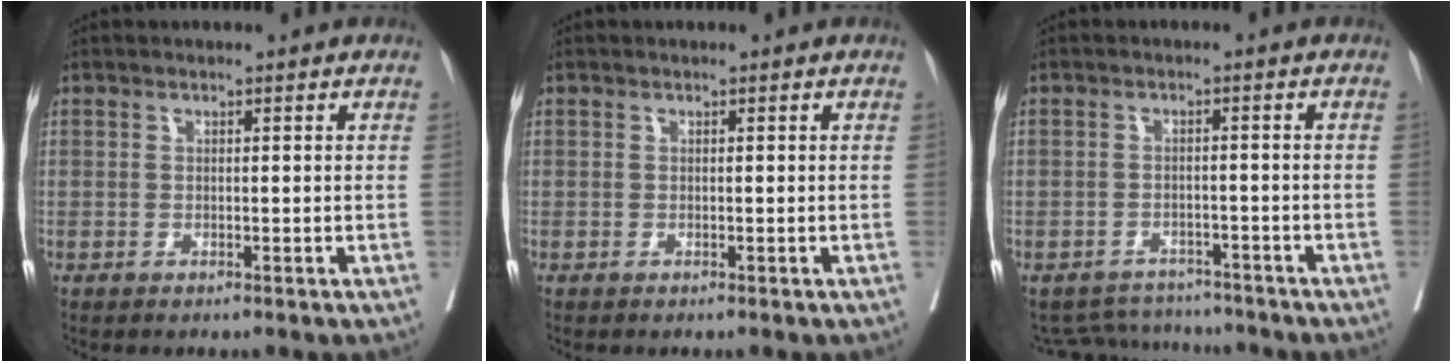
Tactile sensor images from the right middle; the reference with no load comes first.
{"total": 0.0}
{"total": 6.9, "force": [-6.8, 1.6, -0.3], "torque": [0.003, 0.009, -0.096]}